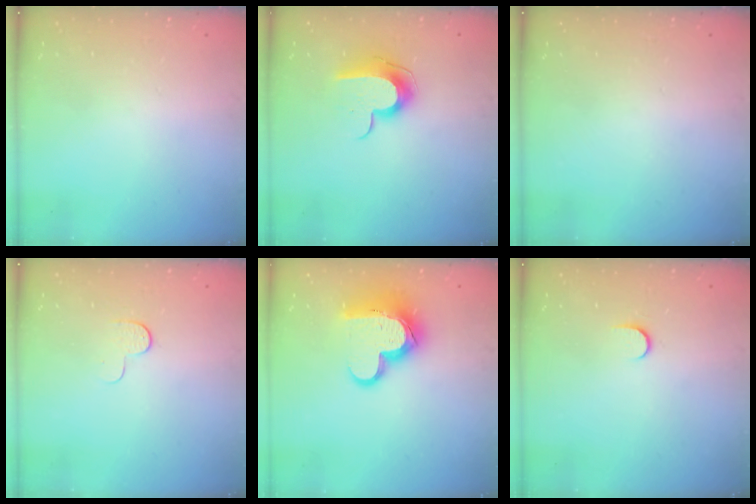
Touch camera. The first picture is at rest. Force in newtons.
{"total": 10.1, "press": 10.0, "slide": 1.0}
{"total": 0.0}
{"total": 3.9, "press": 3.9, "slide": 0.3}
{"total": 15.5, "press": 15.5, "slide": 1.3}
{"total": 3.9, "press": 3.9, "slide": 0.5}